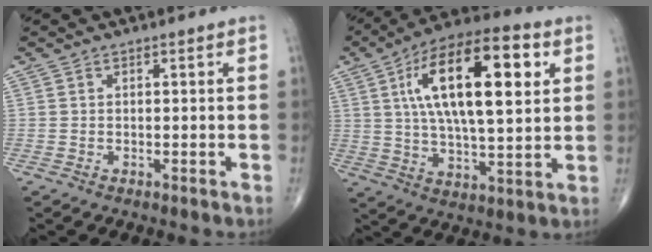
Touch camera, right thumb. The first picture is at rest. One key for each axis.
{"total": 22.2, "fx": 6.2, "fy": 8.5, "fz": 19.5, "tx": -0.321, "ty": 0.001, "tz": 0.096}